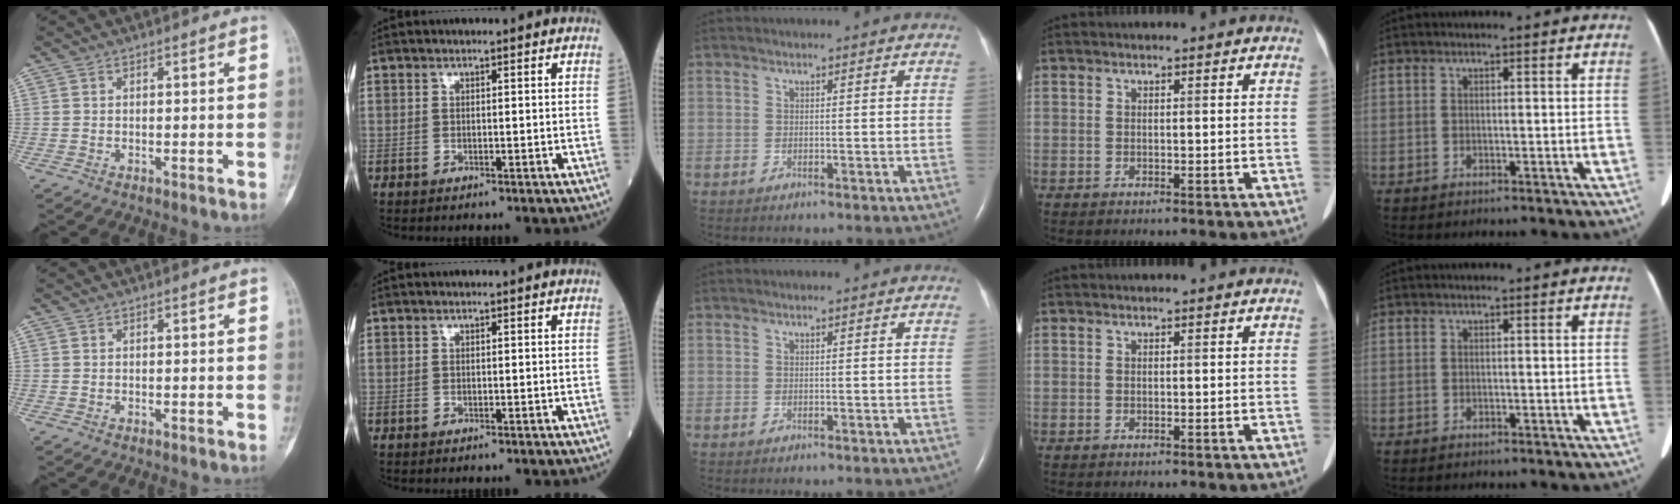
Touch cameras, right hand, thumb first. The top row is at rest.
{}